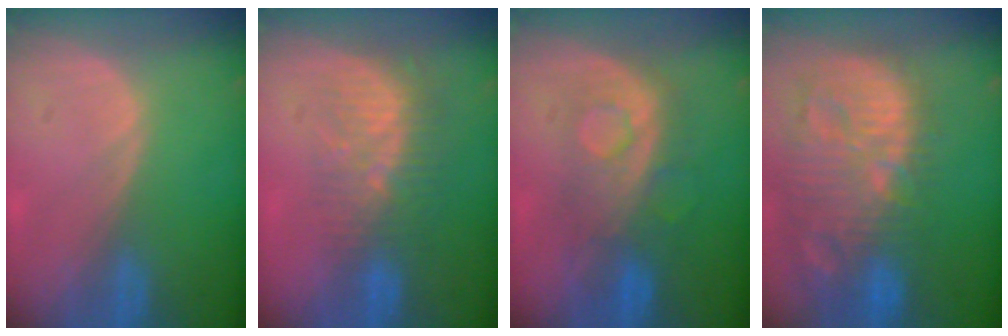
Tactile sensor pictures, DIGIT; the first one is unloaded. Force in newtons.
{"total": 8.5, "press": 7.4, "slide": 4.1}
{"total": 7.8, "press": 7.8, "slide": 0.6}
{"total": 14.5, "press": 12.5, "slide": 7.2}